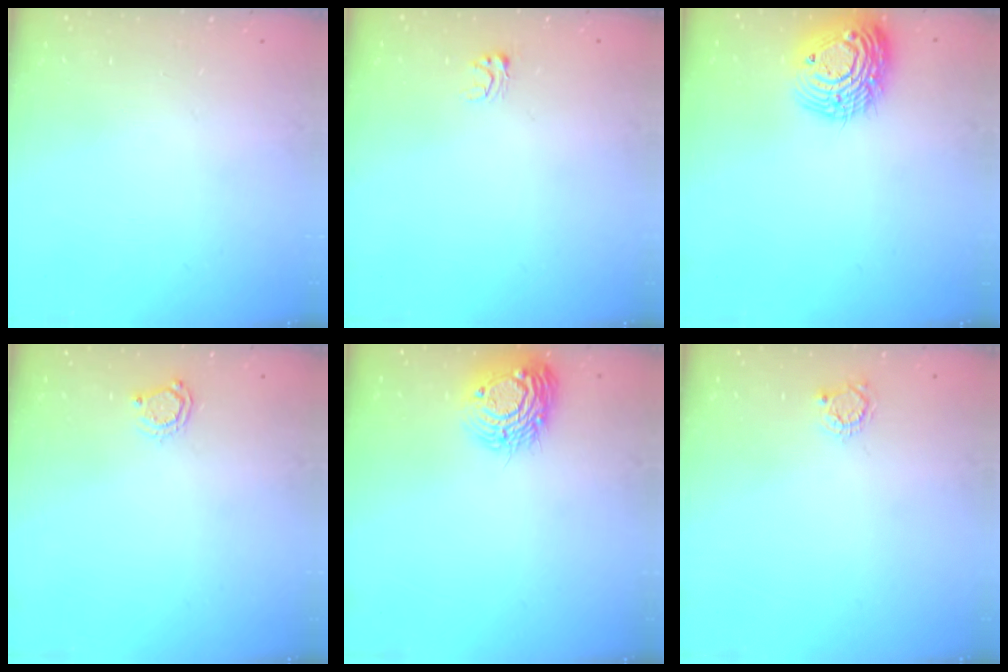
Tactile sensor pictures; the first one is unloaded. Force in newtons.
{"total": 3.4, "press": 3.4, "slide": 0.3}
{"total": 16.9, "press": 16.8, "slide": 1.5}
{"total": 4.3, "press": 4.3, "slide": 0.5}
{"total": 12.5, "press": 12.4, "slide": 0.9}
{"total": 3.8, "press": 3.7, "slide": 0.4}